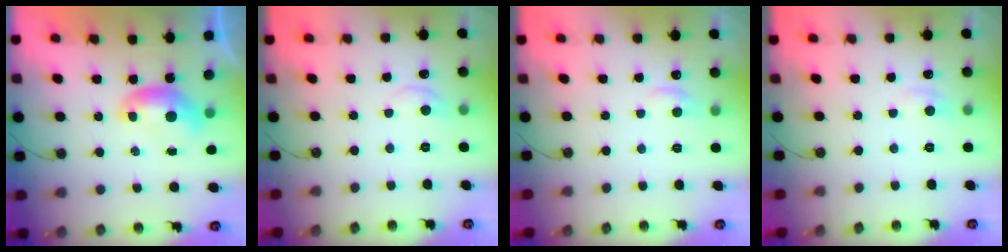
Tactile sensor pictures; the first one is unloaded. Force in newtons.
{"total": 0.5, "press": 0.2, "slide": 0.5}
{"total": 1.1, "press": 0.6, "slide": 0.9}
{"total": 0.9, "press": 0.3, "slide": 0.8}